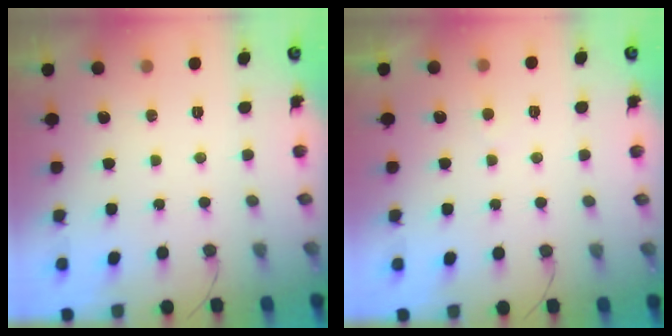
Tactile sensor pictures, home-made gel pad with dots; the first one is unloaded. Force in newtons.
{"total": 2.4, "press": 2.3, "slide": 0.3}